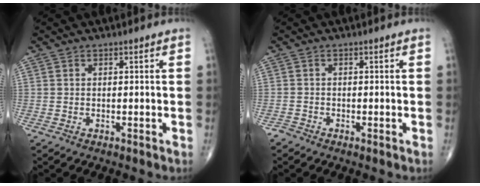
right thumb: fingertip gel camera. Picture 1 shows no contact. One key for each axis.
{"total": 0.9, "fx": -0.9, "fy": 0.3, "fz": 0.0, "tx": 0.002, "ty": -0.002, "tz": -0.023}